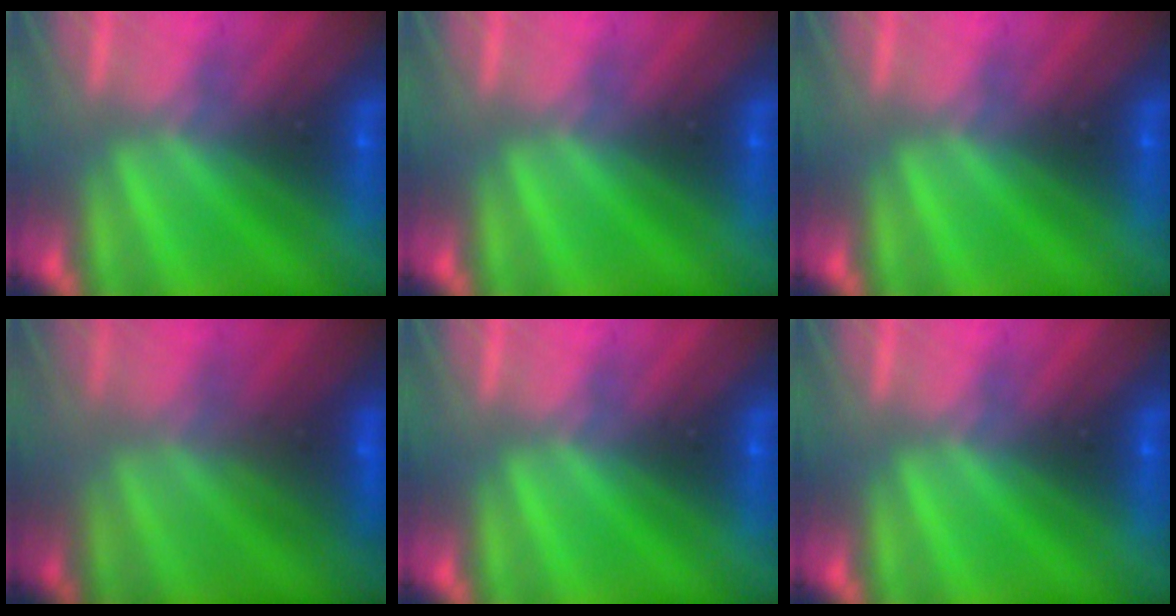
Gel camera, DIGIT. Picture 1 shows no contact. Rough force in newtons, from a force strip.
{"total": 0.0}
{"total": 0.0}
{"total": 2.9}
{"total": 0.0}
{"total": 0.0}